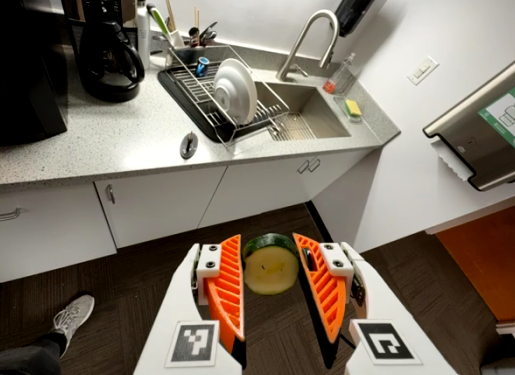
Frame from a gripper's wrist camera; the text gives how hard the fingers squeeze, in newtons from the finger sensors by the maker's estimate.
{"total": 9.7, "left": 9.9, "right": 9.5}